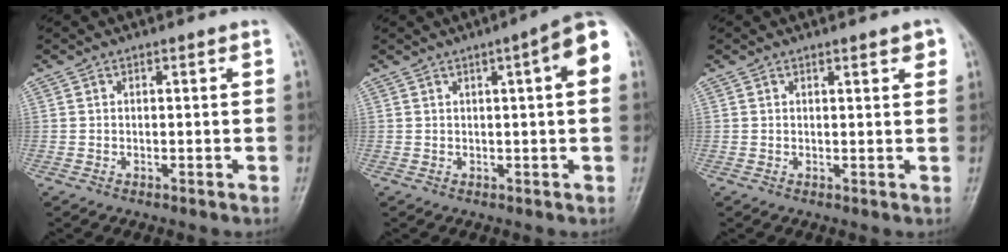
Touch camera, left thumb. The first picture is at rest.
{"total": 8.0, "force": [2.3, 1.4, 7.5], "torque": [-0.095, 0.013, 0.022]}
{"total": 2.3, "force": [1.5, 0.6, 1.6], "torque": [-0.015, -0.006, 0.017]}